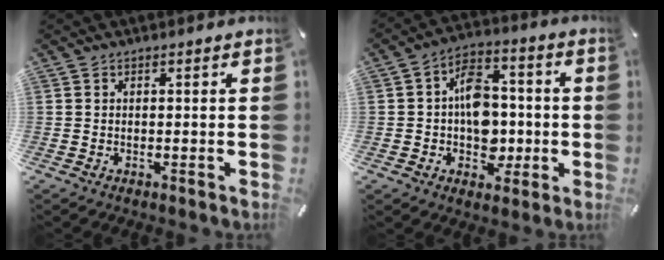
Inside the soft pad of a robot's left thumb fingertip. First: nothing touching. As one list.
[{"total": 11.2, "force": [-1.2, 8.8, 6.9], "torque": [-0.098, 0.023, -0.016]}]